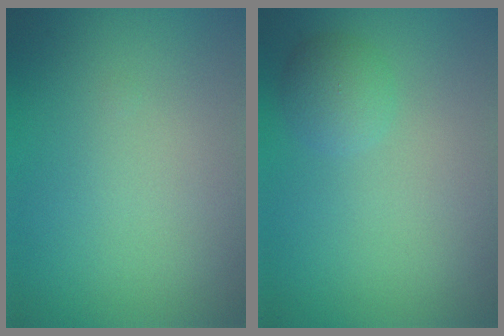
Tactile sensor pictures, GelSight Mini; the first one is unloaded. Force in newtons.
{"total": 1.8, "press": 1.8, "slide": 0.1}